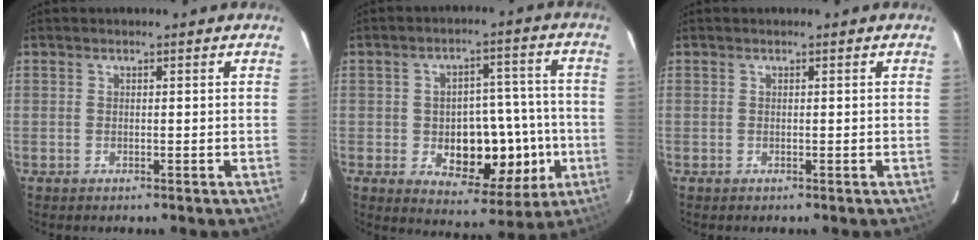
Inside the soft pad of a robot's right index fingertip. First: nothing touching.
{"total": 13.6, "force": [-2.8, 7.3, 11.1], "torque": [-0.144, 0.024, -0.022]}
{"total": 0.0}